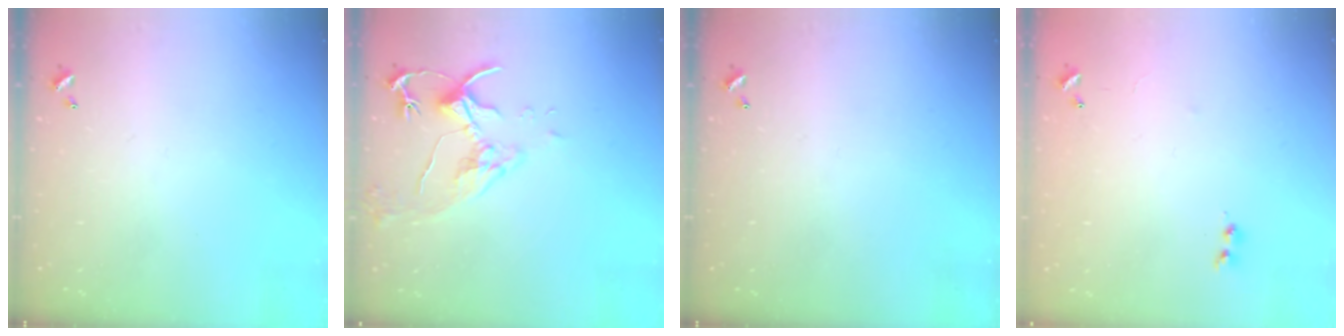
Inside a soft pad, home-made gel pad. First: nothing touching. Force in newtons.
{"total": 5.6, "press": 5.6, "slide": 0.6}
{"total": 0.0}
{"total": 7.3, "press": 7.3, "slide": 0.5}